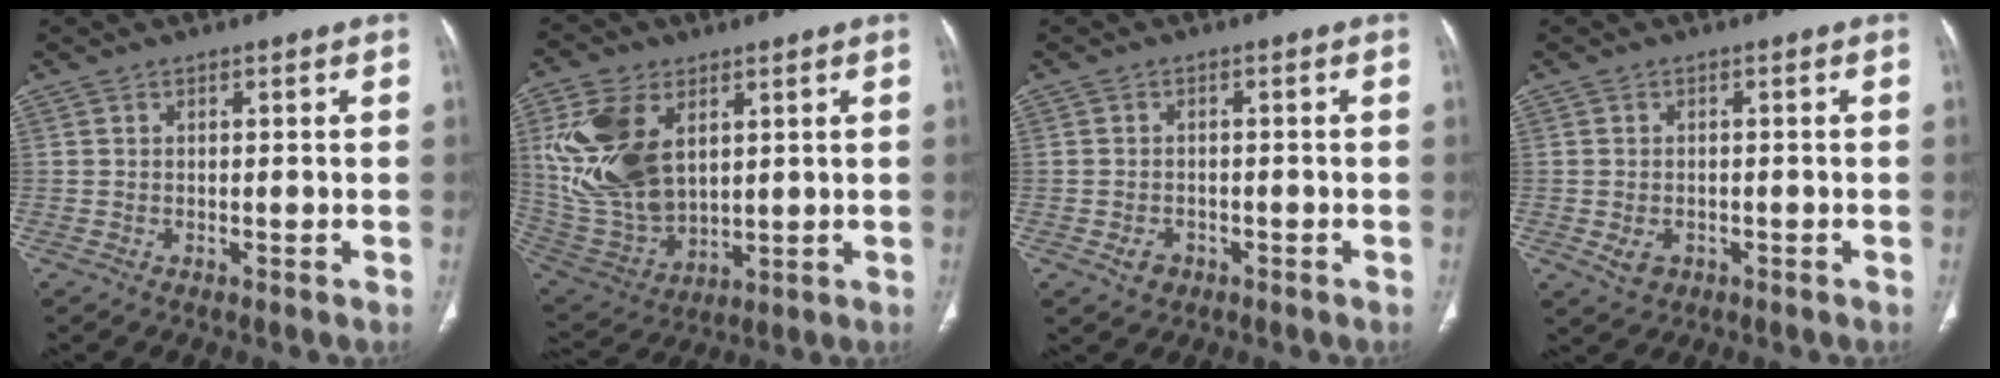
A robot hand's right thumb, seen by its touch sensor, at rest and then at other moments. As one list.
[{"total": 18.5, "force": [5.1, 11.8, 13.4], "torque": [-0.260, -0.020, 0.116]}, {"total": 3.0, "force": [-1.4, 2.2, 1.3], "torque": [-0.020, 0.011, -0.018]}, {"total": 3.4, "force": [-1.2, 2.6, 1.9], "torque": [-0.032, 0.004, -0.011]}]